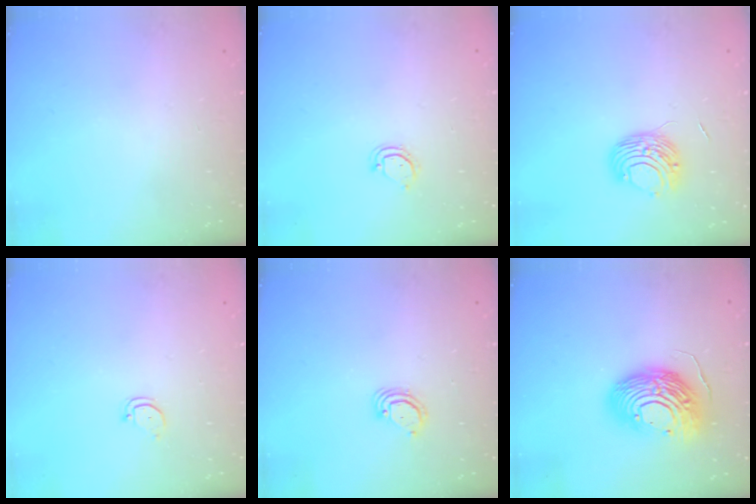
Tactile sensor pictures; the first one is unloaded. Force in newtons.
{"total": 3.0, "press": 3.0, "slide": 0.2}
{"total": 8.7, "press": 8.6, "slide": 0.8}
{"total": 2.4, "press": 2.4, "slide": 0.2}
{"total": 2.9, "press": 2.9, "slide": 0.3}
{"total": 16.0, "press": 15.8, "slide": 2.4}